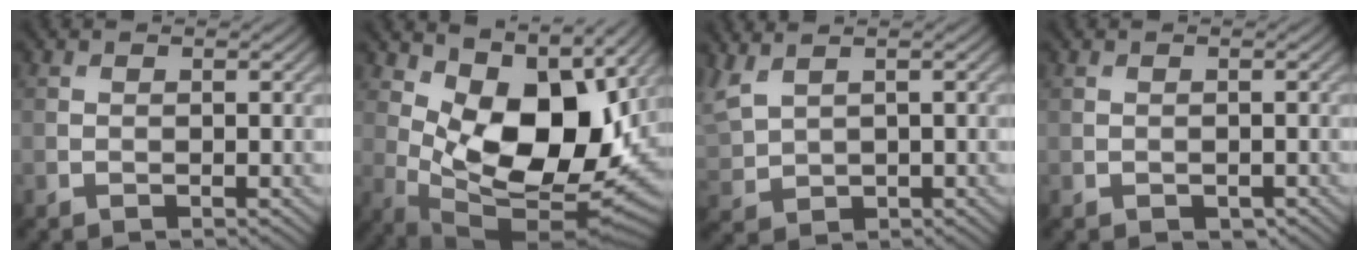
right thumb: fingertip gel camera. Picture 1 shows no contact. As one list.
[{"total": 14.1, "force": [4.6, 6.6, 11.6], "torque": [-0.205, -0.017, 0.092]}, {"total": 4.7, "force": [2.7, 2.3, 3.0], "torque": [-0.096, 0.006, 0.059]}, {"total": 0.8, "force": [-0.3, 0.6, 0.4], "torque": [-0.008, -0.007, -0.002]}]